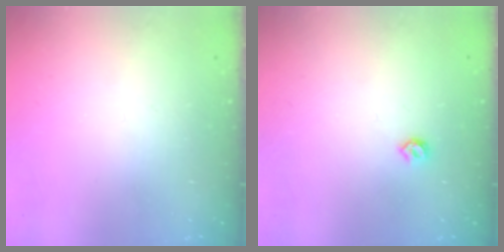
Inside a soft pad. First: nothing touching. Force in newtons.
{"total": 4.2, "press": 4.2, "slide": 0.7}